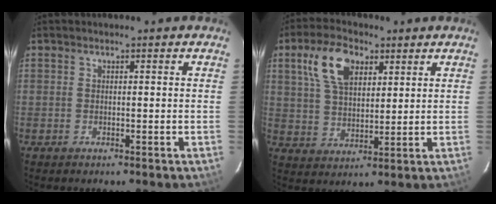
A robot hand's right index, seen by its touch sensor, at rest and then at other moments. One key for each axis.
{"total": 10.8, "fx": 5.0, "fy": 6.0, "fz": 7.5, "tx": -0.147, "ty": 0.028, "tz": 0.096}